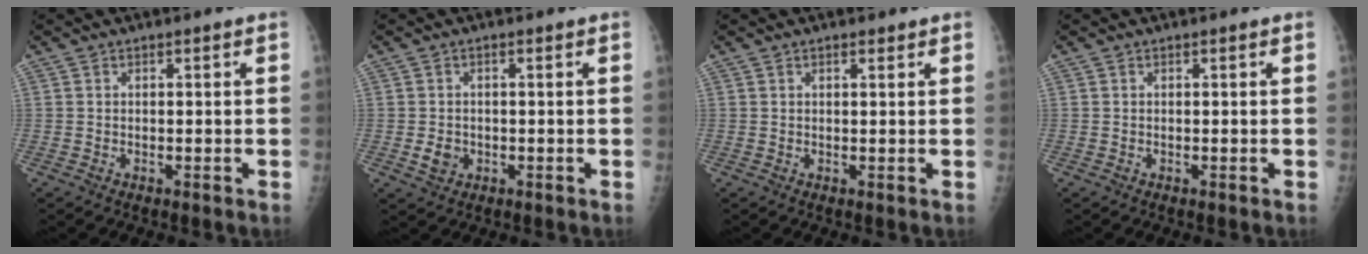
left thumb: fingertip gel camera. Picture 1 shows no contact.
{"total": 2.9, "force": [-0.6, 2.4, 1.5], "torque": [-0.019, 0.001, -0.005]}
{"total": 1.1, "force": [0.8, 0.4, 0.7], "torque": [-0.009, -0.003, 0.011]}
{"total": 0.0}